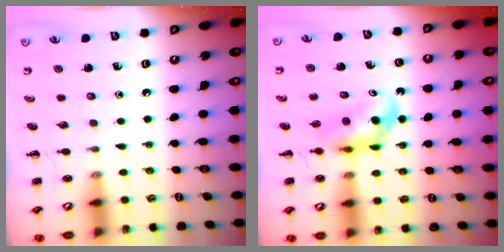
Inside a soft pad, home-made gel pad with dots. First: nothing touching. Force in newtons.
{"total": 5.0, "press": 4.9, "slide": 0.7}